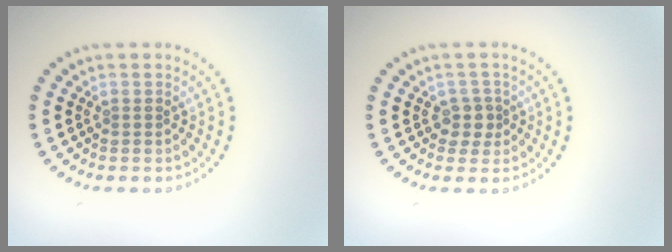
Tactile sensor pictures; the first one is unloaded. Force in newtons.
{"total": 1.7, "press": 1.4, "slide": 1.1}